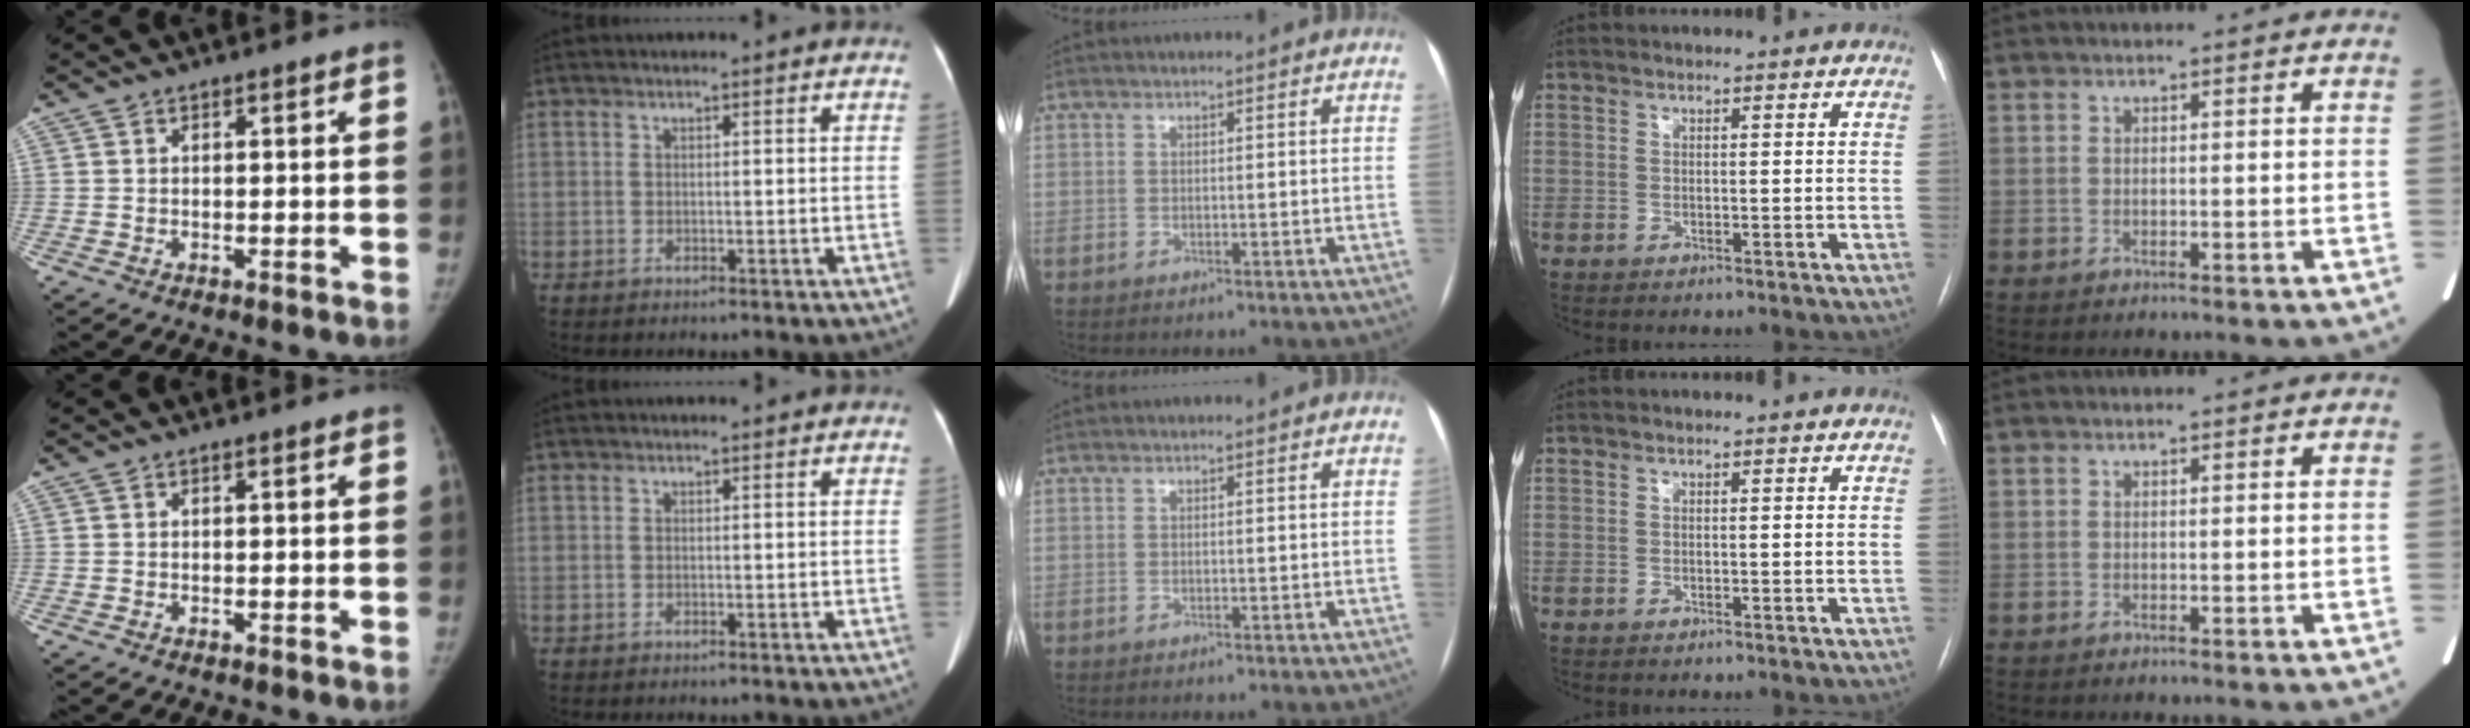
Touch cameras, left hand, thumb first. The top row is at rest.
{}